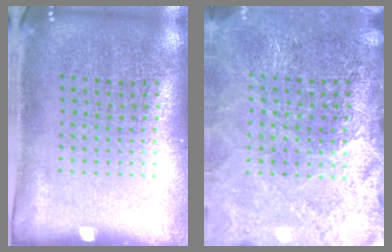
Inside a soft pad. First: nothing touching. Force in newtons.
{"total": 3.3, "press": 3.0, "slide": 1.4}